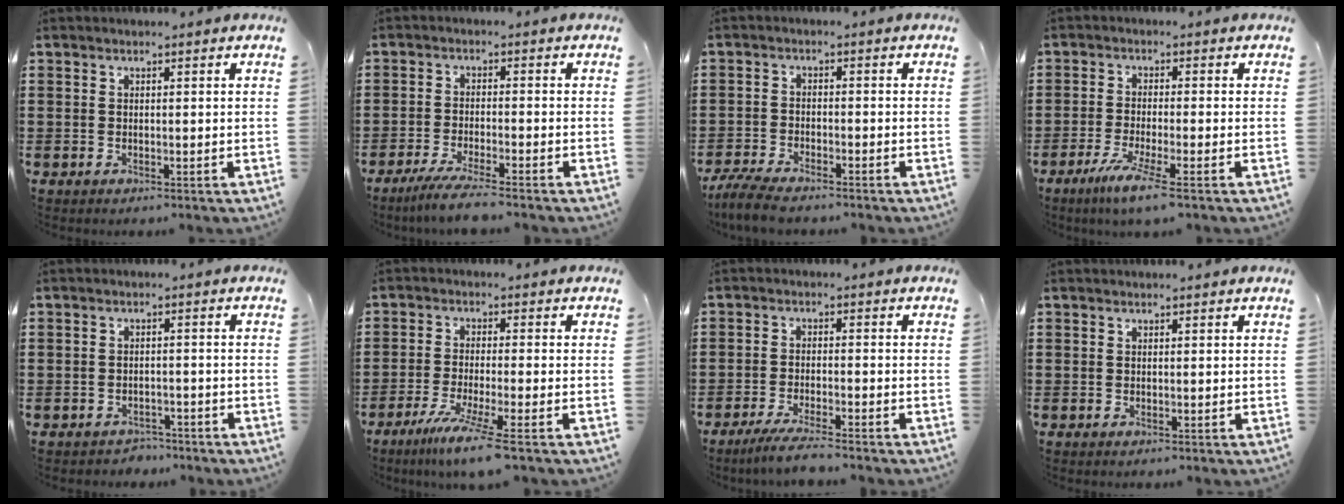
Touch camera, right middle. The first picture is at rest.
{"total": 4.4, "force": [-3.8, -0.3, 2.3], "torque": [-0.052, -0.017, -0.071]}
{"total": 4.5, "force": [-4.2, 0.5, 1.7], "torque": [-0.049, -0.009, -0.086]}
{"total": 5.0, "force": [-3.2, 0.0, 3.8], "torque": [-0.083, -0.019, -0.059]}
{"total": 1.9, "force": [-1.9, 0.5, -0.2], "torque": [-0.006, -0.002, -0.042]}
{"total": 6.0, "force": [-4.2, -0.4, 4.3], "torque": [-0.090, -0.023, -0.078]}
{"total": 3.9, "force": [-3.5, -0.2, 1.8], "torque": [-0.039, -0.010, -0.066]}
{"total": 0.0}